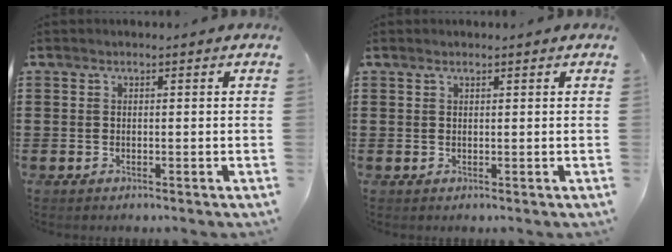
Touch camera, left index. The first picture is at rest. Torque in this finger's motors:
{"motor_torque": [-0.05, -0.01, 0.06, -0.01]}